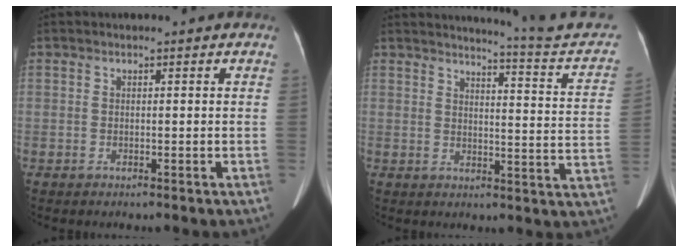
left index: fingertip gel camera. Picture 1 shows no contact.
{"total": 14.0, "force": [13.5, -1.2, 3.6], "torque": [-0.045, -0.081, 0.144]}